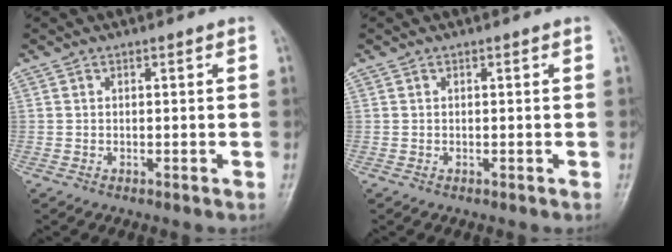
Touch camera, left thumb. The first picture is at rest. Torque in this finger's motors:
{"motor_torque": [0.00, 0.00, 0.00, 0.00, 0.00]}